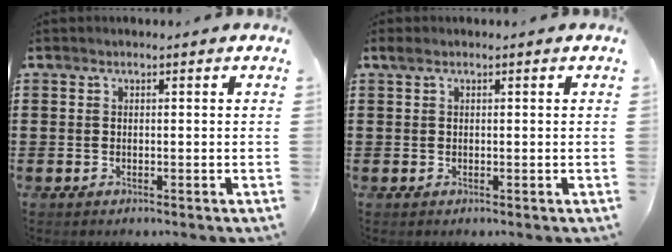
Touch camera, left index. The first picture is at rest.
{"total": 0.7, "force": [0.2, 0.3, 0.6], "torque": [-0.011, 0.002, 0.003]}